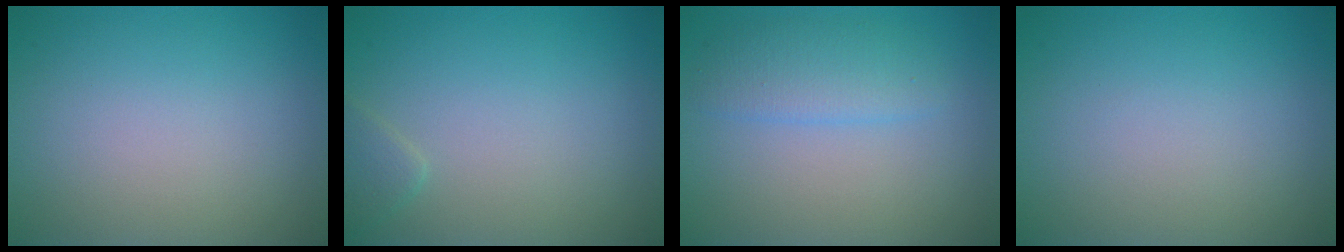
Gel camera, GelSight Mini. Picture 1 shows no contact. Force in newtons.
{"total": 1.1, "press": 1.1, "slide": 0.1}
{"total": 2.6, "press": 2.6, "slide": 0.1}
{"total": 0.0}